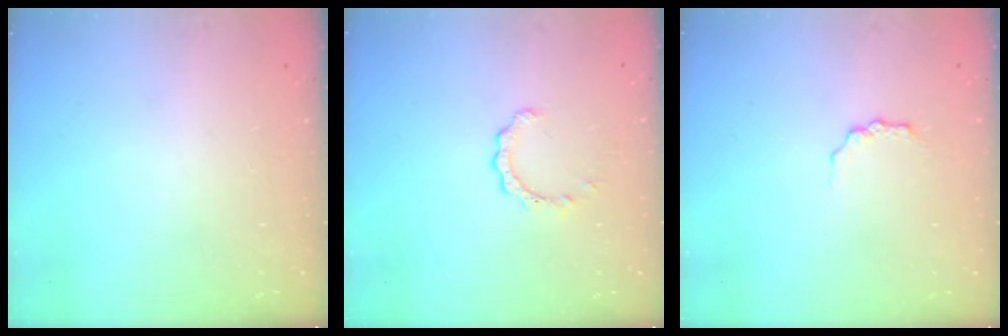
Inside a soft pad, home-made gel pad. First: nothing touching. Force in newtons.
{"total": 2.4, "press": 2.3, "slide": 0.3}
{"total": 2.9, "press": 2.8, "slide": 0.5}